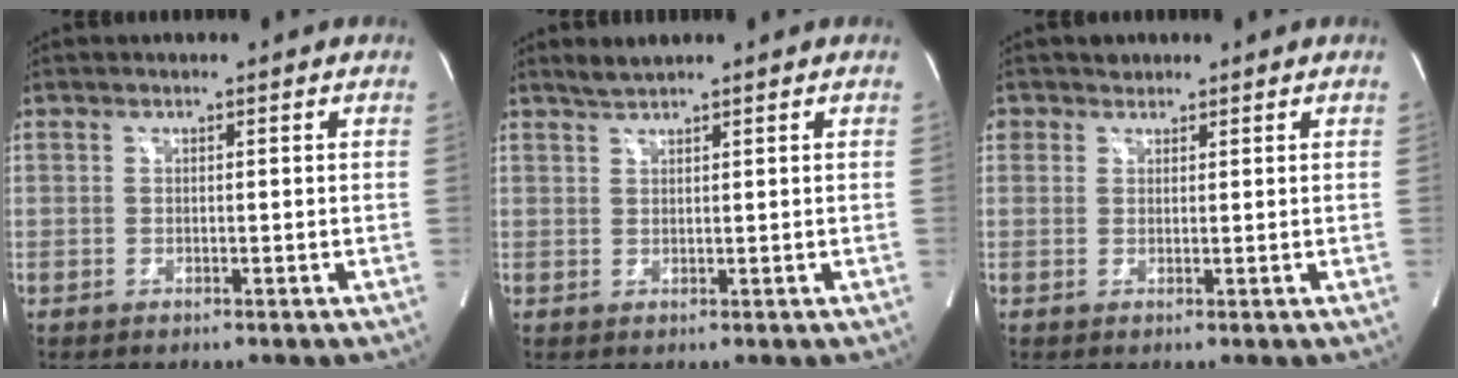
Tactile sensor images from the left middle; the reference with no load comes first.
{"total": 1.9, "force": [1.8, -0.1, 0.7], "torque": [-0.017, 0.006, 0.038]}
{"total": 1.6, "force": [1.1, 1.2, -0.1], "torque": [0.006, 0.004, 0.014]}